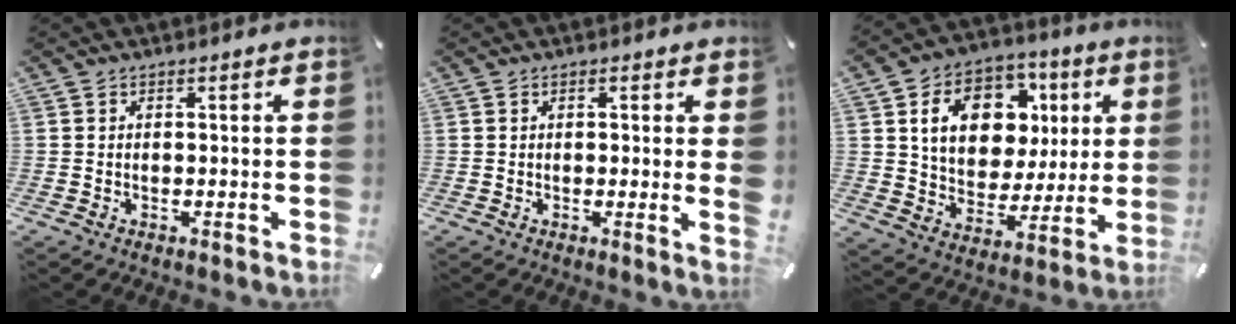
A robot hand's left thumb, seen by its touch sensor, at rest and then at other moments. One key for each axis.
{"total": 2.3, "fx": 0.3, "fy": 0.0, "fz": 2.3, "tx": -0.034, "ty": -0.008, "tz": 0.003}
{"total": 15.3, "fx": 5.4, "fy": 12.1, "fz": 7.7, "tx": -0.130, "ty": -0.003, "tz": 0.106}